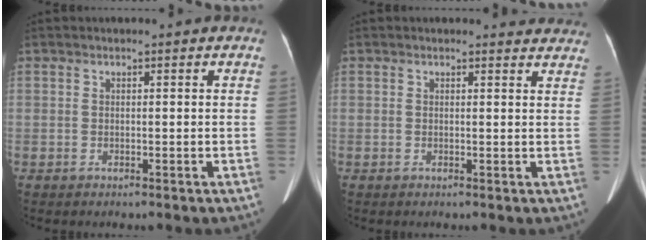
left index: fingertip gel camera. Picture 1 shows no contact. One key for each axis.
{"total": 4.6, "fx": 4.4, "fy": 1.1, "fz": 0.4, "tx": 0.005, "ty": -0.010, "tz": 0.027}